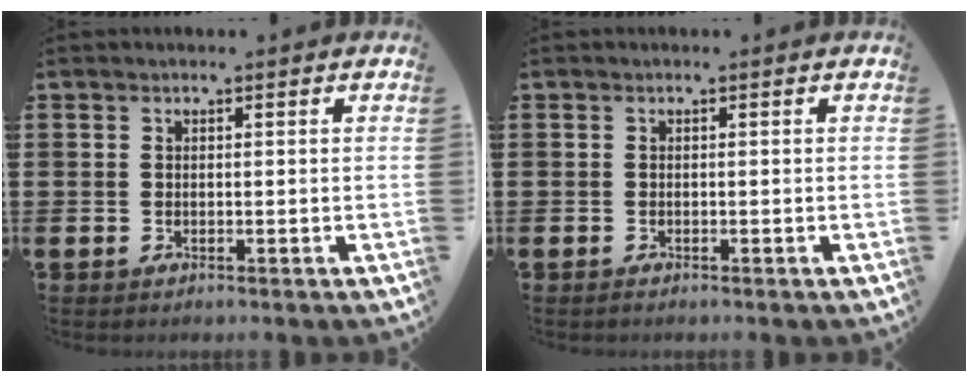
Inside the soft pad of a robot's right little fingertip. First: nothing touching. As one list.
[{"total": 0.0}]